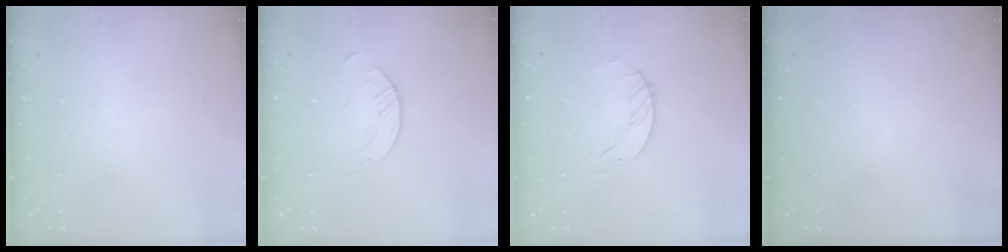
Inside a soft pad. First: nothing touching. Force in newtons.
{"total": 2.1, "press": 2.0, "slide": 0.3}
{"total": 2.3, "press": 2.3, "slide": 0.3}
{"total": 0.0}